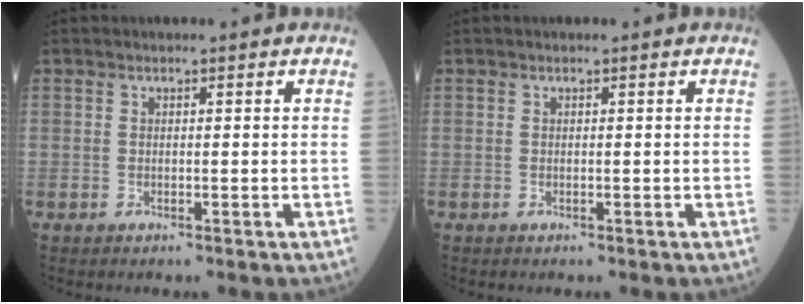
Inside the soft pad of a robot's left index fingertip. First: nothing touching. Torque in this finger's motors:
{"motor_torque": [0.00, 0.00, 0.02, -0.01]}